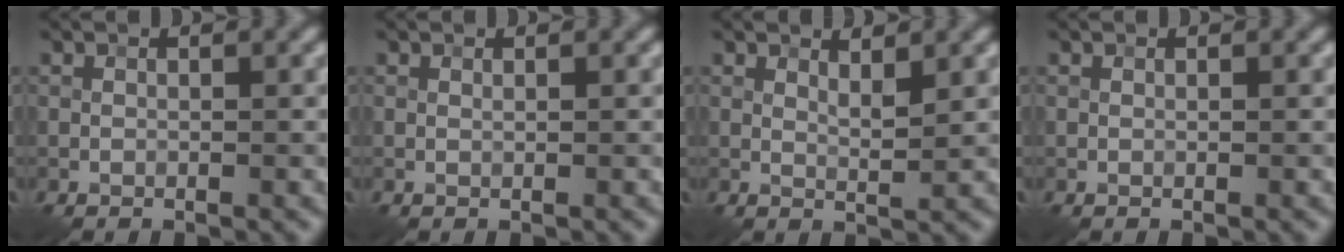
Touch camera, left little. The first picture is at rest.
{"total": 0.0}
{"total": 1.5, "force": [1.0, 0.3, 1.0], "torque": [-0.018, -0.003, 0.016]}
{"total": 0.0}